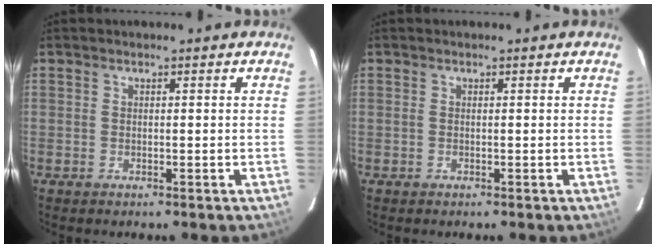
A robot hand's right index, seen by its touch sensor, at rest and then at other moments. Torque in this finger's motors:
{"motor_torque": [-0.14, 0.12, 0.03, 0.01]}